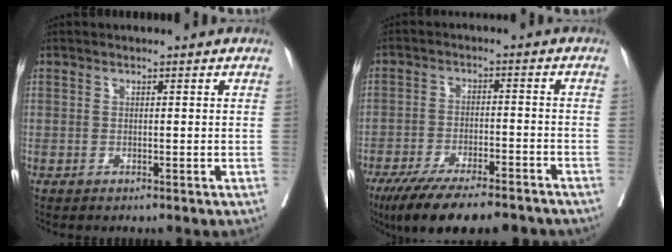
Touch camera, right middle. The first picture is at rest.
{"total": 15.6, "force": [-12.8, 2.7, 8.6], "torque": [-0.131, -0.018, -0.195]}